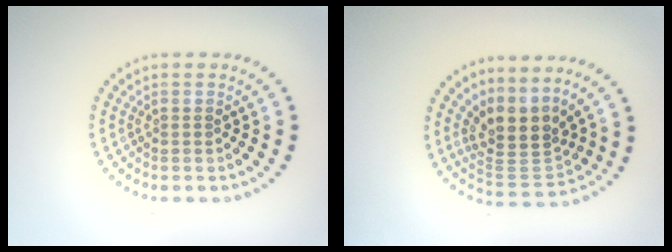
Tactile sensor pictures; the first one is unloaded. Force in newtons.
{"total": 4.1, "press": 3.0, "slide": 2.8}